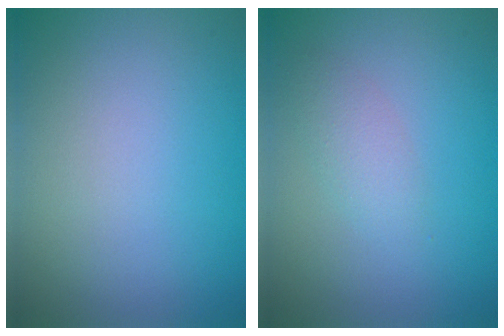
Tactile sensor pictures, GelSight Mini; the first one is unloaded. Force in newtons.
{"total": 1.9, "press": 1.9, "slide": 0.0}